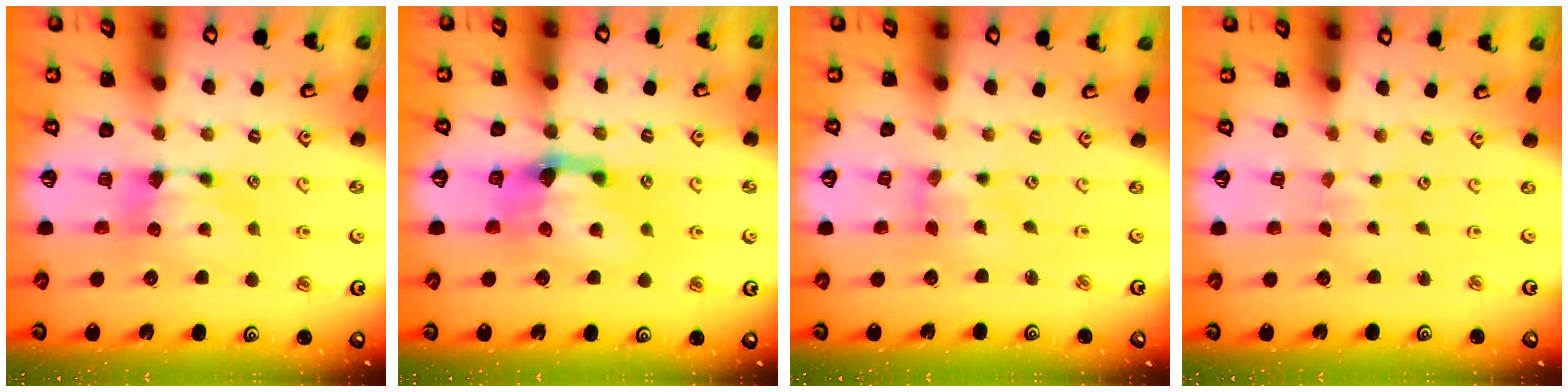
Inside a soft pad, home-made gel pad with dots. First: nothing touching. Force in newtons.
{"total": 4.0, "press": 3.6, "slide": 1.8}
{"total": 1.4, "press": 1.0, "slide": 0.9}
{"total": 3.5, "press": 3.5, "slide": 0.1}